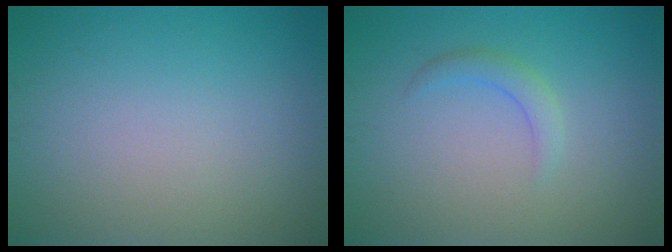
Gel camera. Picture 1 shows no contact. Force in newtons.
{"total": 1.5, "press": 1.5, "slide": 0.1}